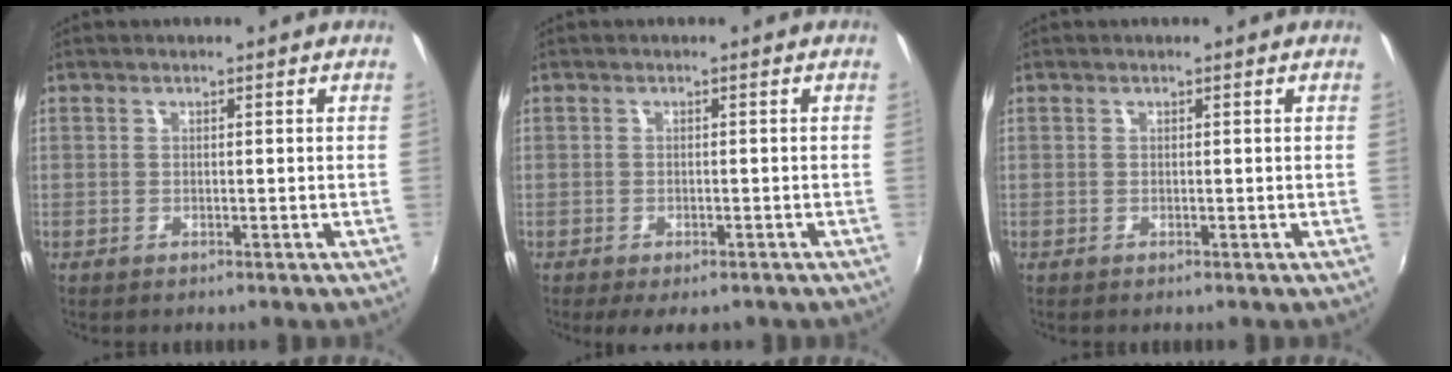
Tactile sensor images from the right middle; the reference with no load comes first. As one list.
[{"total": 4.0, "force": [-2.9, 1.6, 2.3], "torque": [-0.052, -0.018, -0.043]}, {"total": 0.0}]